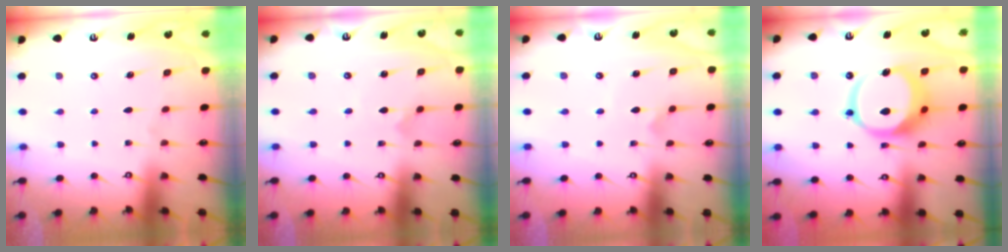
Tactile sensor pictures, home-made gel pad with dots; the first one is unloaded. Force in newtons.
{"total": 0.0}
{"total": 1.7, "press": 1.6, "slide": 0.5}
{"total": 14.7, "press": 14.6, "slide": 2.0}